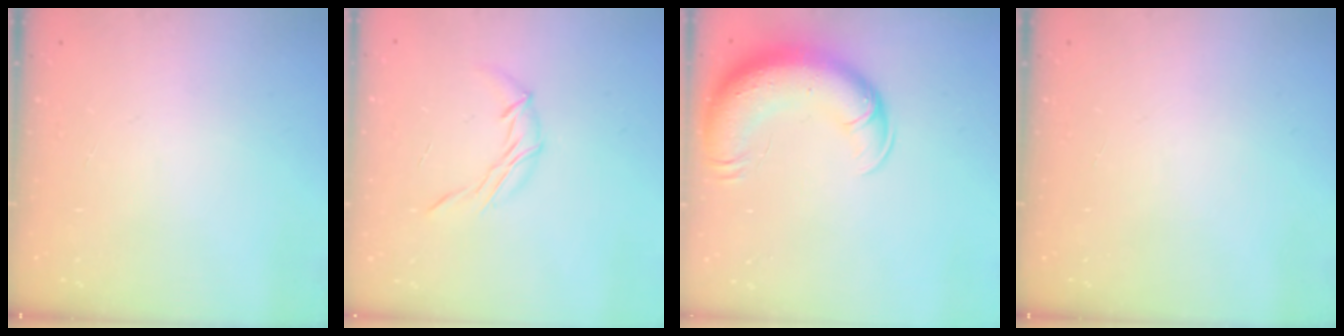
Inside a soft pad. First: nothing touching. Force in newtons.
{"total": 6.2, "press": 6.2, "slide": 0.5}
{"total": 15.5, "press": 15.1, "slide": 3.7}
{"total": 0.0}